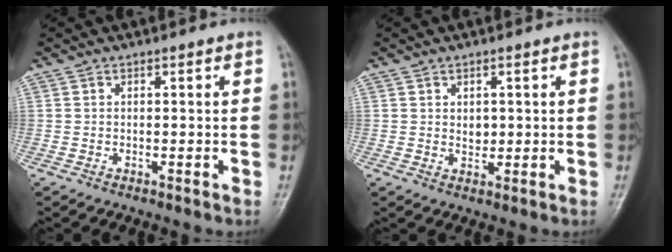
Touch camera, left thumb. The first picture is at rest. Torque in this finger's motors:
{"motor_torque": [-0.06, 0.02, 0.08, 0.00, 0.02]}